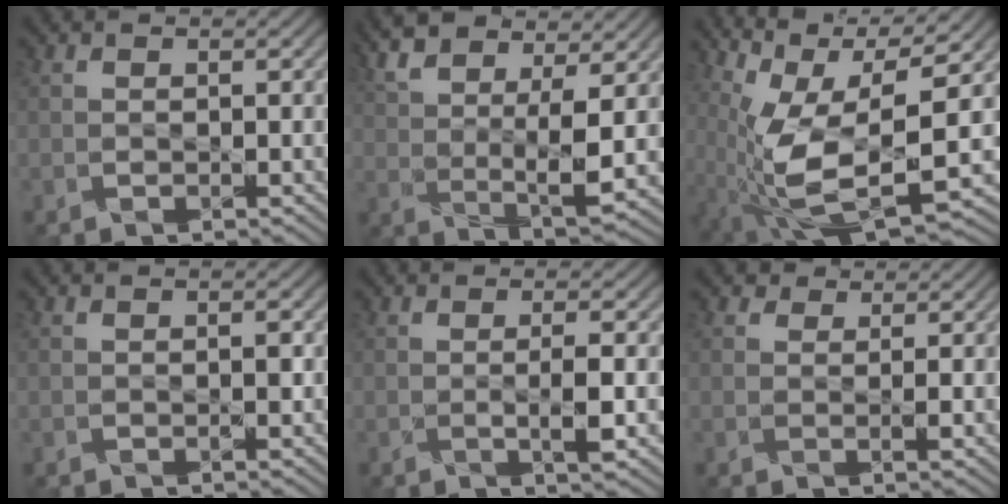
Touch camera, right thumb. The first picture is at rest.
{"total": 10.1, "force": [5.0, 2.7, 8.3], "torque": [-0.186, 0.008, 0.102]}
{"total": 13.5, "force": [1.0, 3.7, 12.9], "torque": [-0.248, -0.006, 0.041]}
{"total": 0.9, "force": [0.0, 0.1, 0.9], "torque": [-0.009, 0.003, 0.000]}
{"total": 3.1, "force": [-0.4, 0.2, 3.1], "torque": [-0.051, 0.004, -0.001]}
{"total": 2.0, "force": [1.0, 0.8, 1.5], "torque": [-0.027, 0.004, 0.014]}